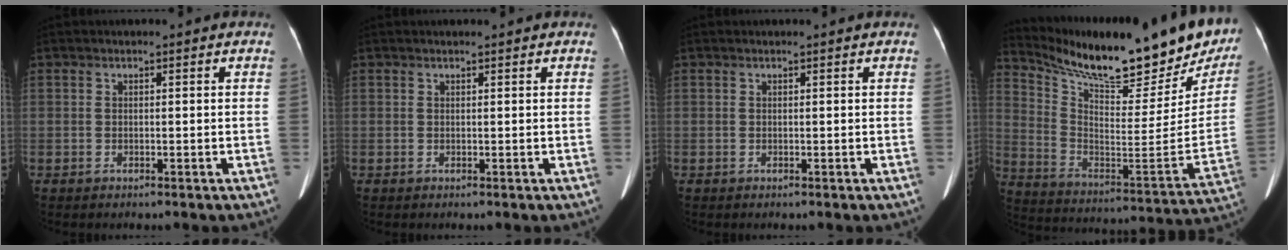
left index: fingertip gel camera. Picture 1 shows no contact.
{"total": 2.0, "force": [1.8, 0.3, 0.7], "torque": [-0.011, 0.020, 0.025]}
{"total": 1.1, "force": [1.1, 0.2, 0.1], "torque": [-0.012, 0.019, 0.015]}
{"total": 29.0, "force": [24.3, 5.5, 14.8], "torque": [-0.247, -0.060, 0.346]}